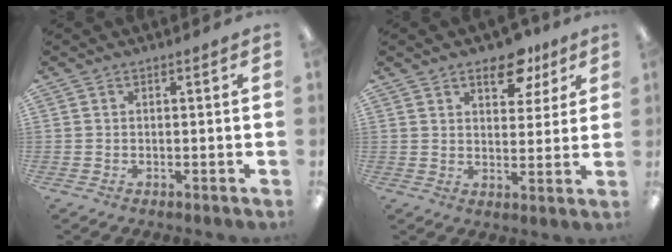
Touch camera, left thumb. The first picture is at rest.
{"total": 10.0, "force": [6.4, 5.4, 5.5], "torque": [-0.062, -0.027, 0.107]}